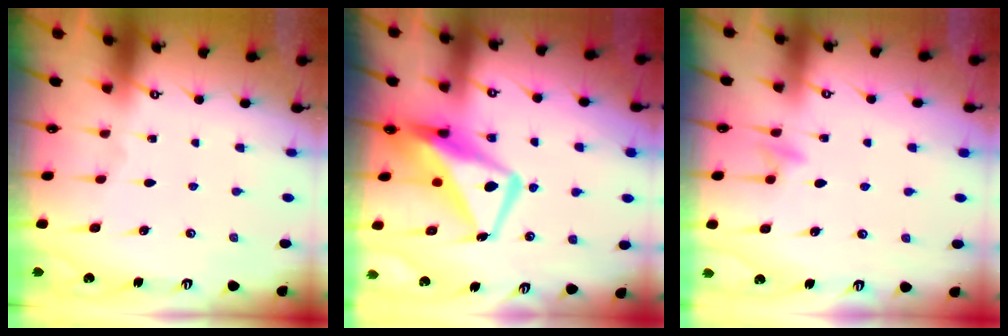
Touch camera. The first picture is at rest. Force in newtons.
{"total": 13.2, "press": 13.1, "slide": 1.6}
{"total": 5.6, "press": 5.6, "slide": 0.7}